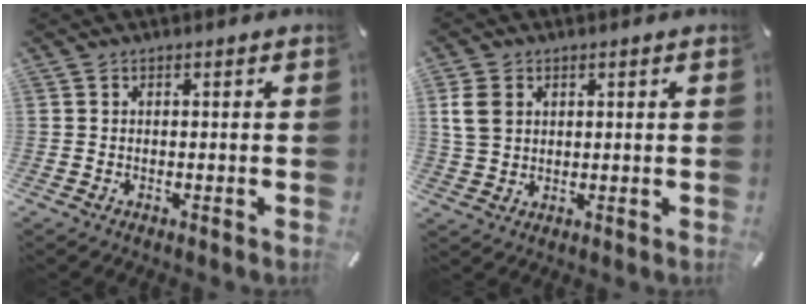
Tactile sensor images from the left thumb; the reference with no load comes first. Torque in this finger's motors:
{"motor_torque": [0.88, 1.03, 0.67, -0.53, 0.06]}